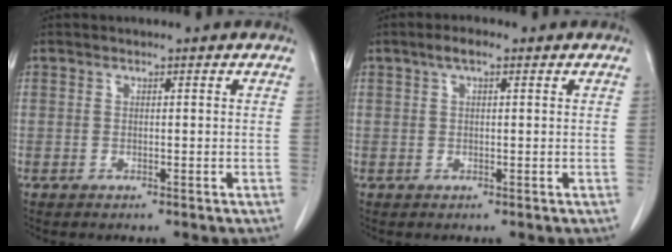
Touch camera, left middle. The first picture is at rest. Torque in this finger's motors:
{"motor_torque": [0.14, -0.07, 0.00, 0.04]}